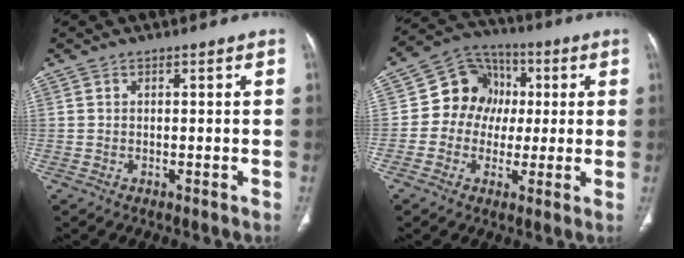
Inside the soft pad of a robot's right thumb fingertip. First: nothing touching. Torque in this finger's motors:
{"motor_torque": [0.17, -0.03, 0.34, 0.19, 0.04]}